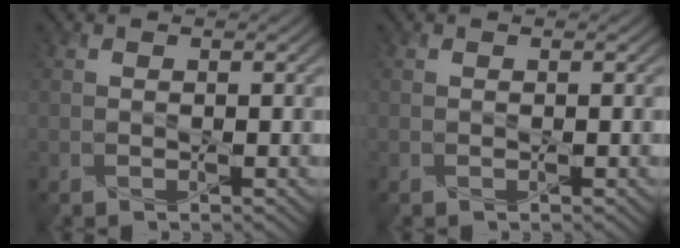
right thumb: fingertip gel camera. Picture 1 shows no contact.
{"total": 0.0}